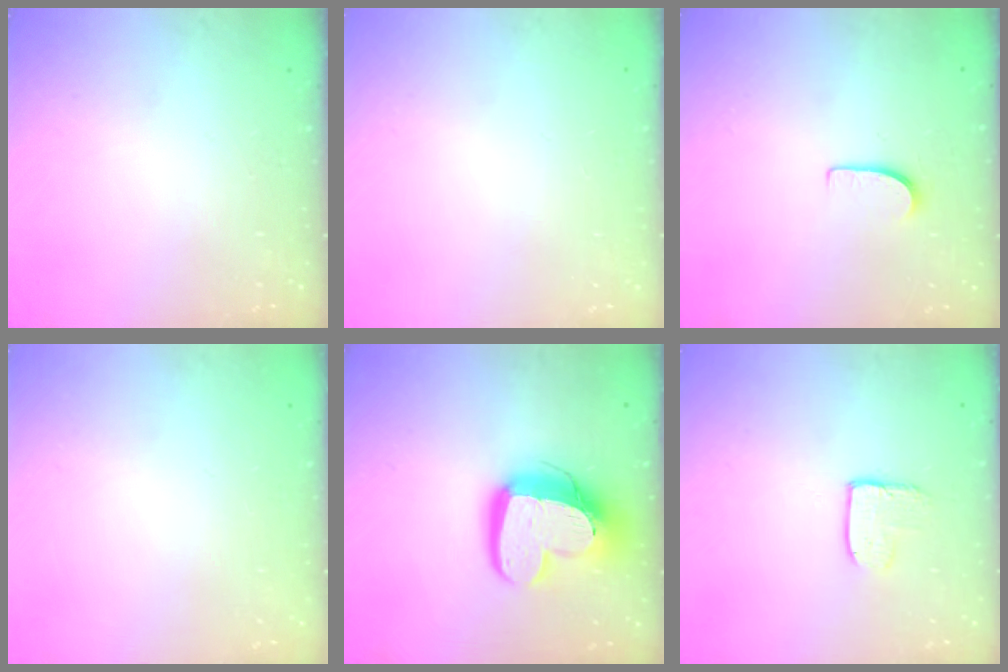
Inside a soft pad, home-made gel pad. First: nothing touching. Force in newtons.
{"total": 0.0}
{"total": 5.1, "press": 5.1, "slide": 0.5}
{"total": 0.0}
{"total": 18.9, "press": 18.8, "slide": 1.6}
{"total": 5.1, "press": 5.0, "slide": 0.4}